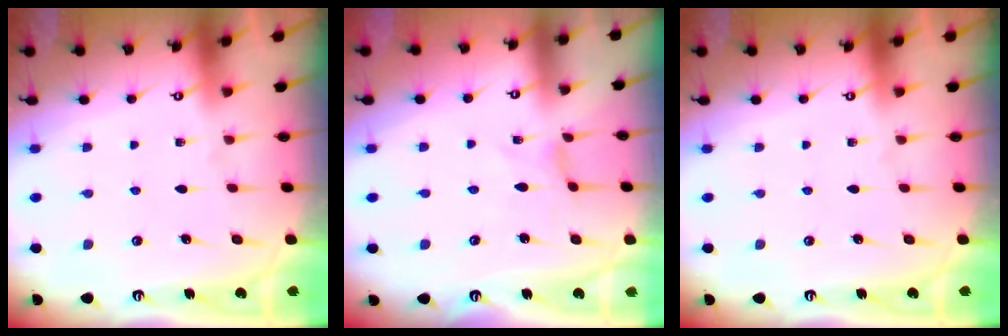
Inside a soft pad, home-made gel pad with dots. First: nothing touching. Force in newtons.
{"total": 0.0}
{"total": 0.0}